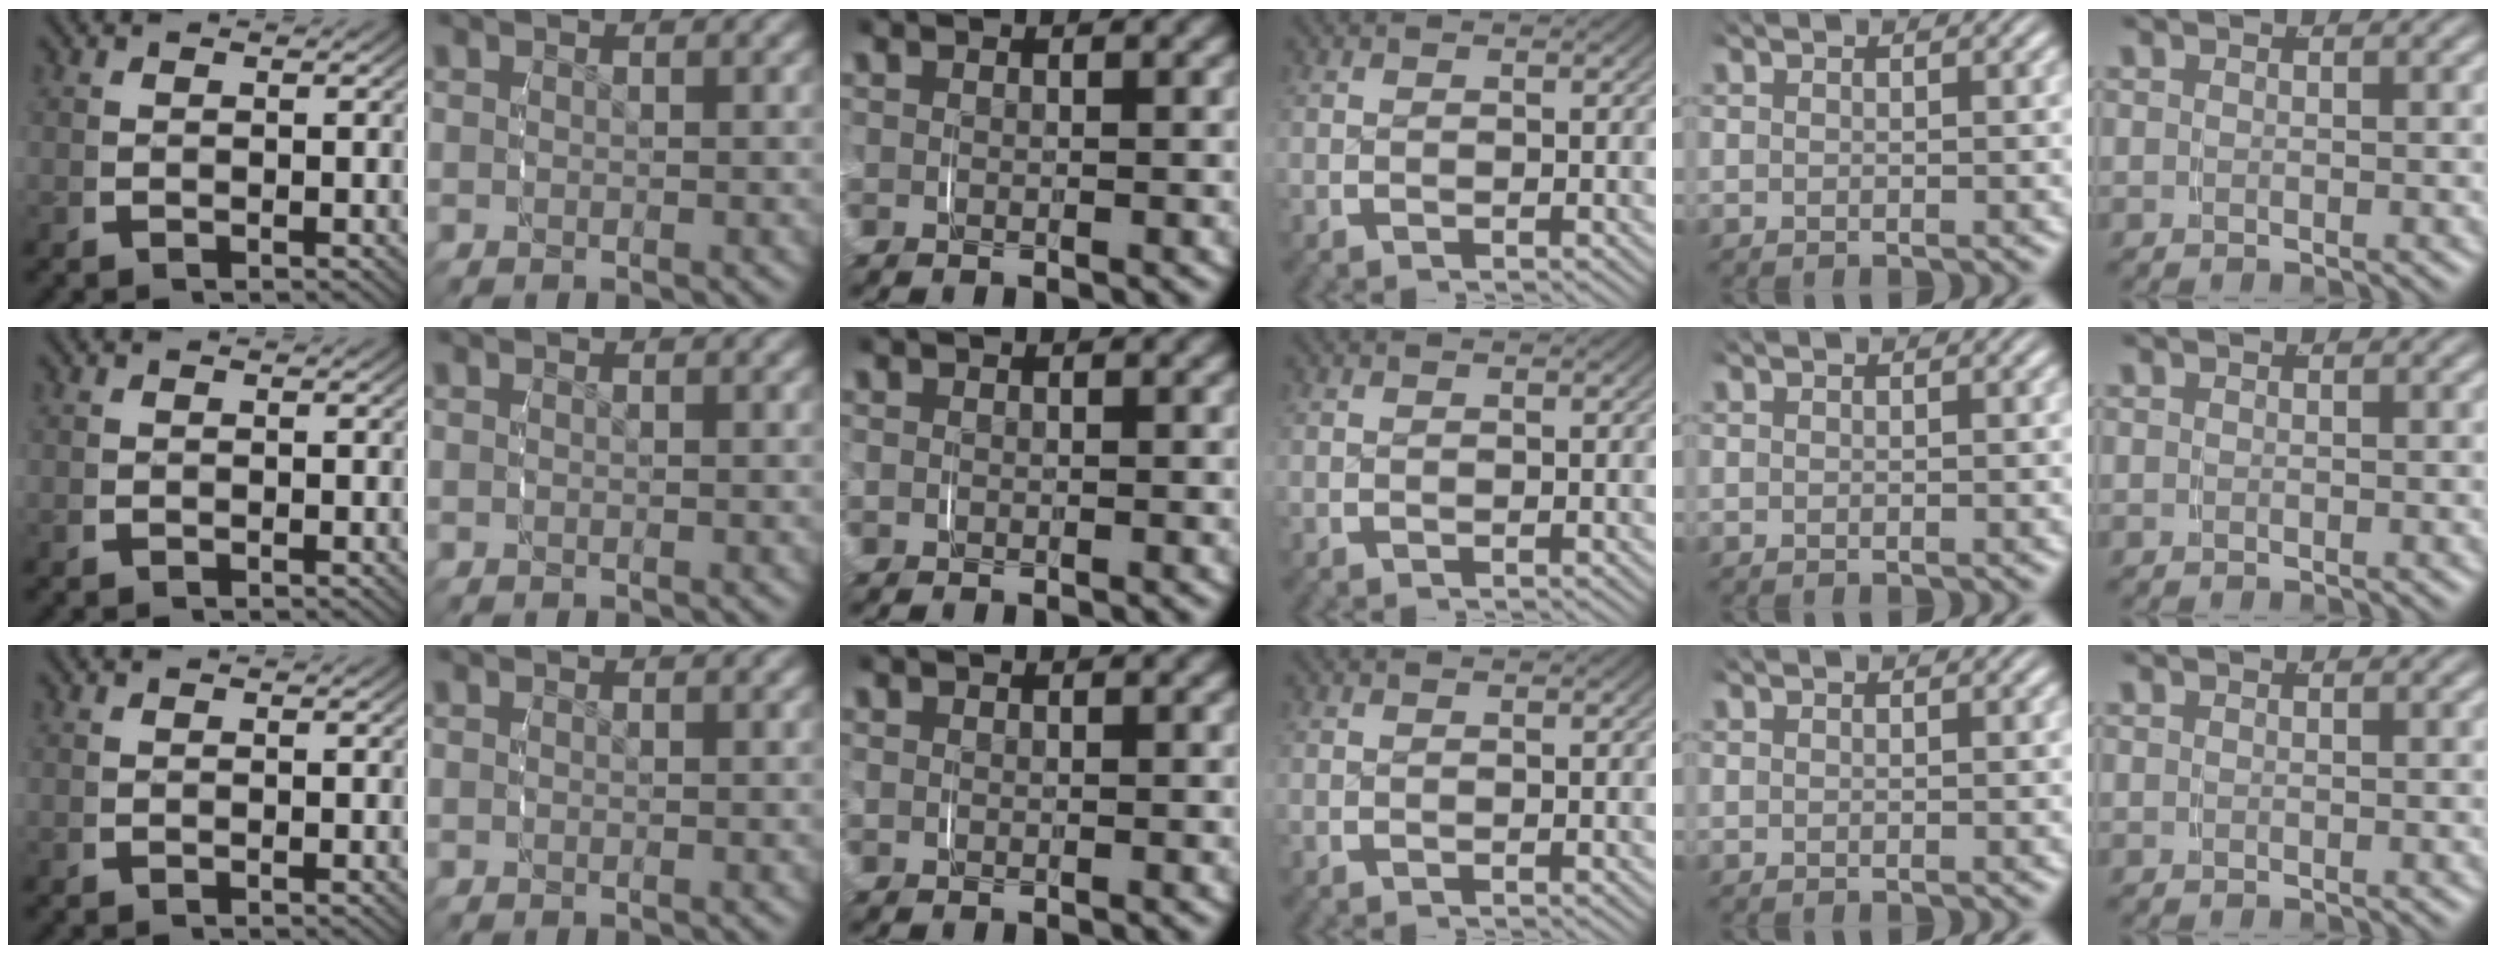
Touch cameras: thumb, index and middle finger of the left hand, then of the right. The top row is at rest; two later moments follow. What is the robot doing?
{"motion": "grasp_and_lifting", "object": "paper towel"}